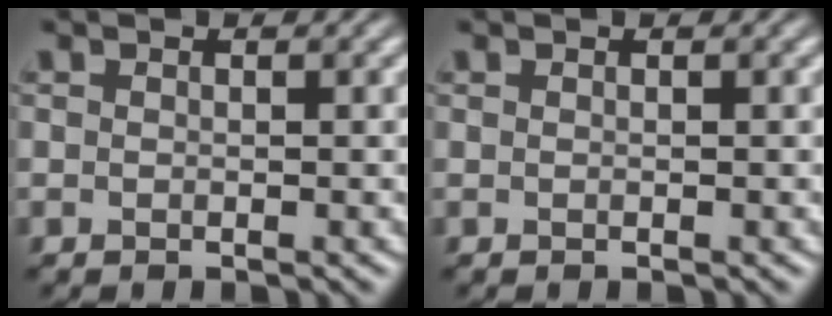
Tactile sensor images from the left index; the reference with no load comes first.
{"total": 0.0}